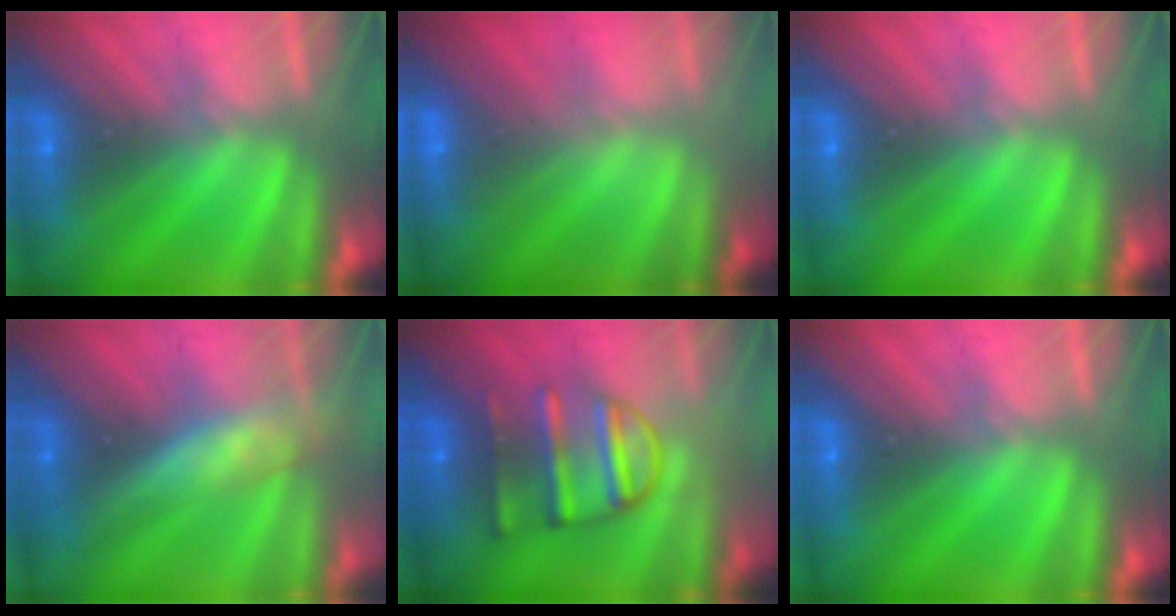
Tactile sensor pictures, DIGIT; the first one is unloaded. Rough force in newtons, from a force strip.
{"total": 2.3}
{"total": 0.0}
{"total": 4.6}
{"total": 5.7}
{"total": 0.0}